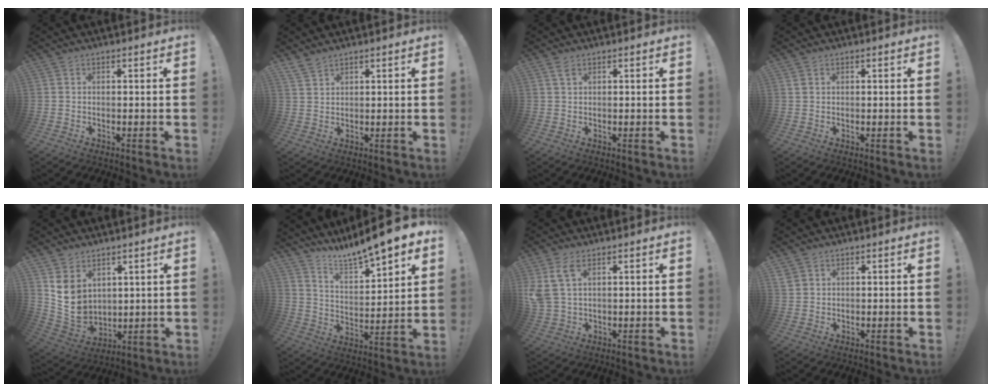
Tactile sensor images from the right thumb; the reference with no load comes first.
{"total": 3.6, "force": [3.2, 1.5, 0.7], "torque": [-0.003, -0.022, 0.060]}
{"total": 2.0, "force": [1.2, 0.8, 1.4], "torque": [-0.020, -0.001, 0.021]}
{"total": 1.1, "force": [0.6, 0.7, 0.5], "torque": [-0.002, -0.001, 0.010]}
{"total": 10.1, "force": [4.1, 7.8, 4.9], "torque": [-0.090, -0.045, 0.086]}
{"total": 11.2, "force": [10.3, 1.2, 4.2], "torque": [-0.086, -0.091, 0.175]}
{"total": 6.8, "force": [2.8, 3.4, 5.1], "torque": [-0.104, -0.010, 0.056]}
{"total": 2.8, "force": [1.6, 2.1, 0.6], "torque": [0.000, -0.010, 0.030]}